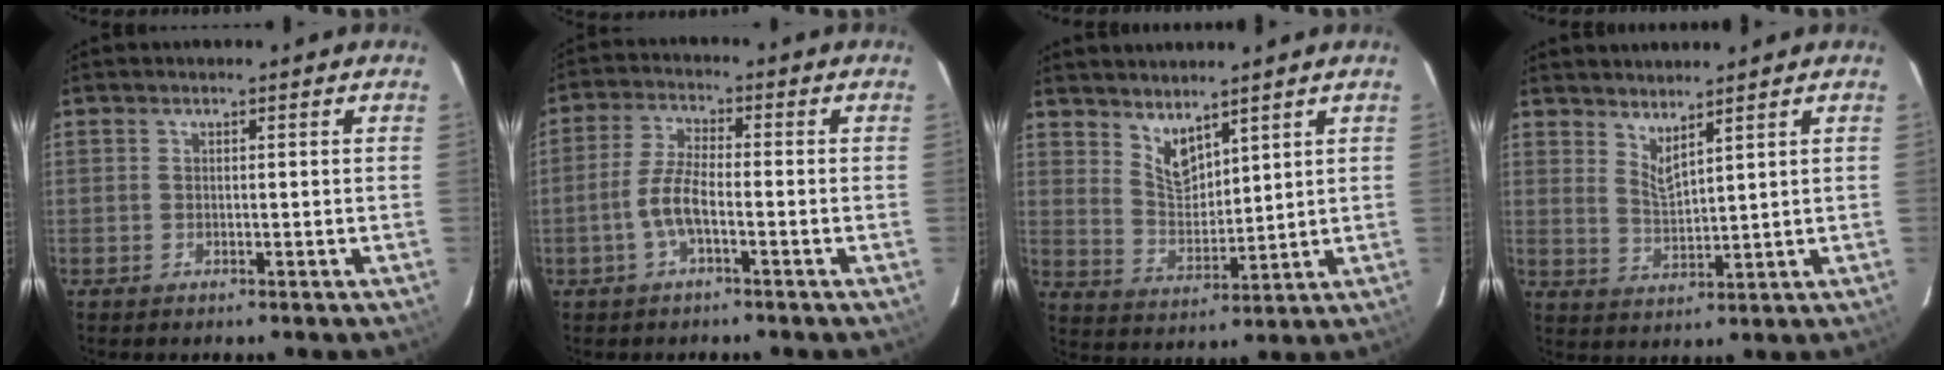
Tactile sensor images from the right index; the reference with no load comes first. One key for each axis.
{"total": 5.4, "fx": -2.2, "fy": 1.3, "fz": 4.8, "tx": -0.105, "ty": 0.009, "tz": -0.043}
{"total": 6.4, "fx": 5.0, "fy": 2.6, "fz": 3.0, "tx": -0.048, "ty": -0.005, "tz": 0.099}
{"total": 4.1, "fx": 3.5, "fy": 0.4, "fz": 2.1, "tx": -0.038, "ty": -0.010, "tz": 0.061}